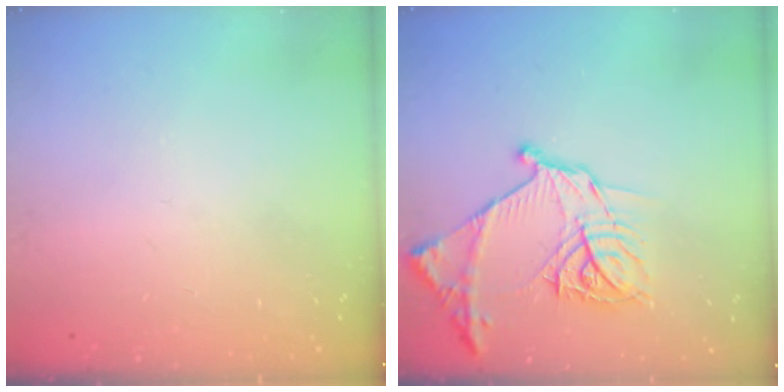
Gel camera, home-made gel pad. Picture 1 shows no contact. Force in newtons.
{"total": 18.4, "press": 18.3, "slide": 1.9}